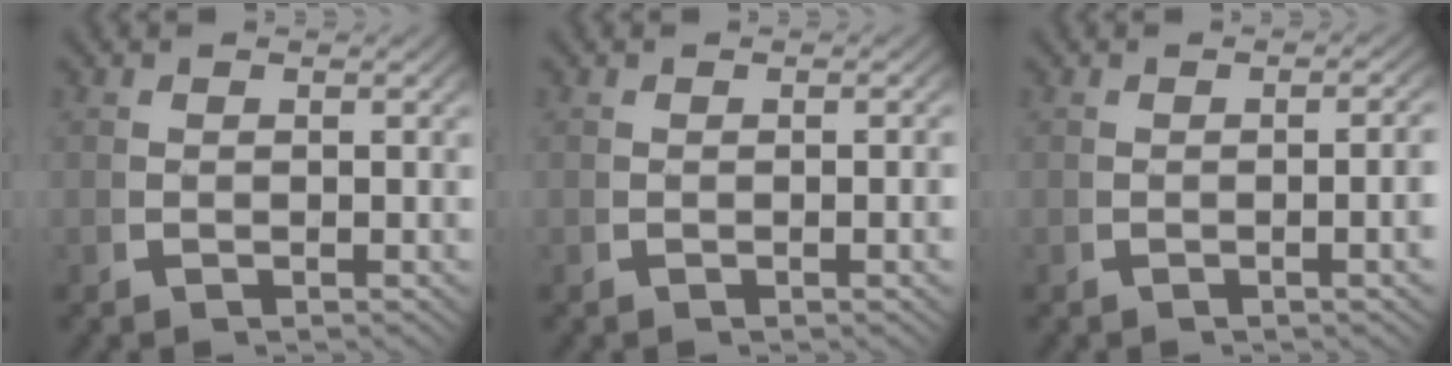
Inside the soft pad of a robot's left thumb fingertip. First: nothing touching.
{"total": 1.0, "force": [-0.2, 0.1, 1.0], "torque": [-0.014, 0.000, -0.004]}
{"total": 2.8, "force": [-0.5, 0.7, 2.7], "torque": [-0.031, 0.004, -0.012]}